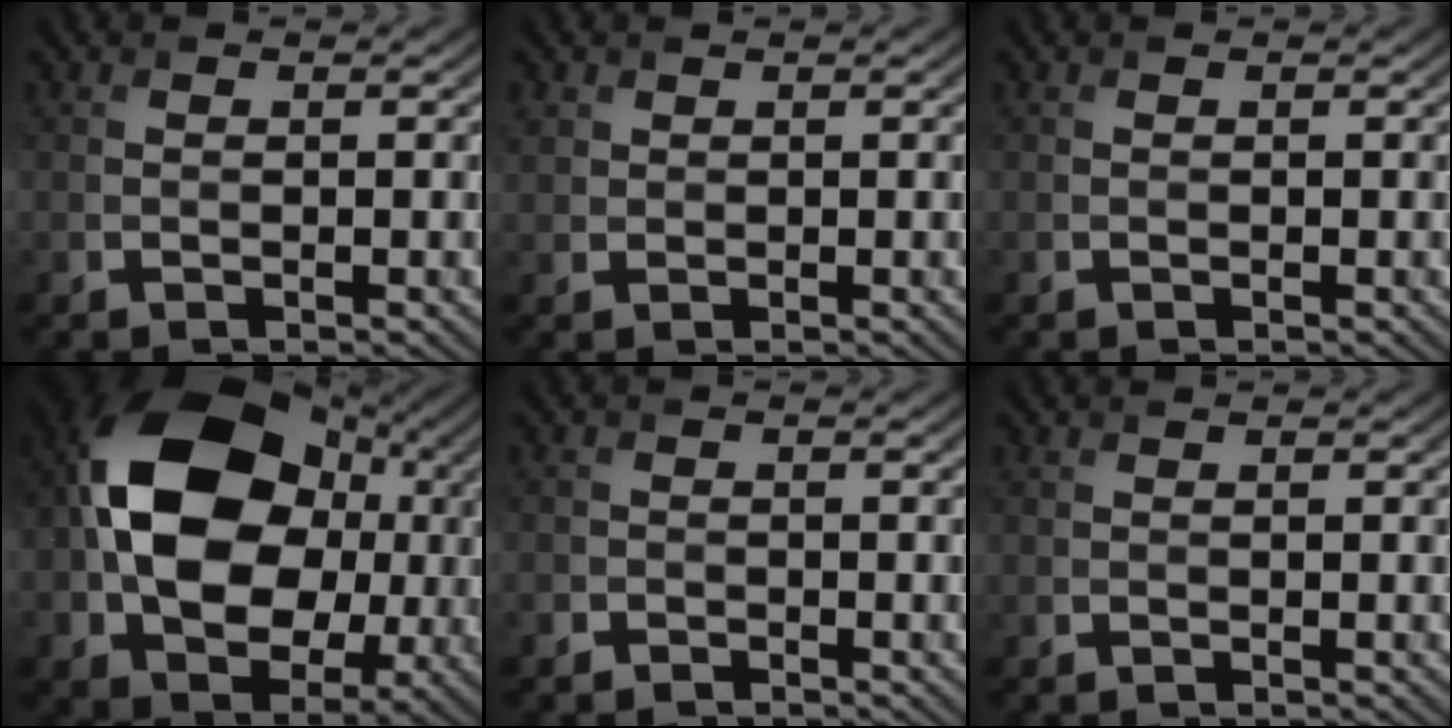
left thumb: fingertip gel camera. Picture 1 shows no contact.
{"total": 1.2, "force": [0.7, 0.9, 0.3], "torque": [-0.008, 0.000, 0.016]}
{"total": 0.0}
{"total": 19.0, "force": [1.2, 14.5, 12.3], "torque": [-0.246, -0.014, 0.038]}
{"total": 1.3, "force": [-1.1, 0.6, 0.1], "torque": [-0.001, -0.001, -0.026]}
{"total": 0.0}